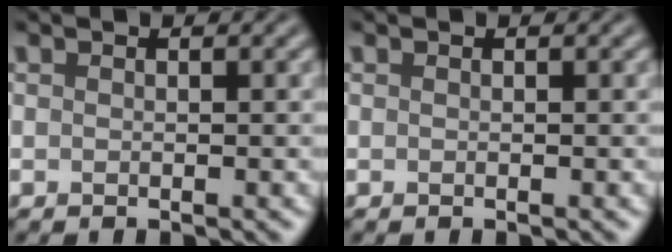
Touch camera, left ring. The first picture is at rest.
{"total": 0.0}